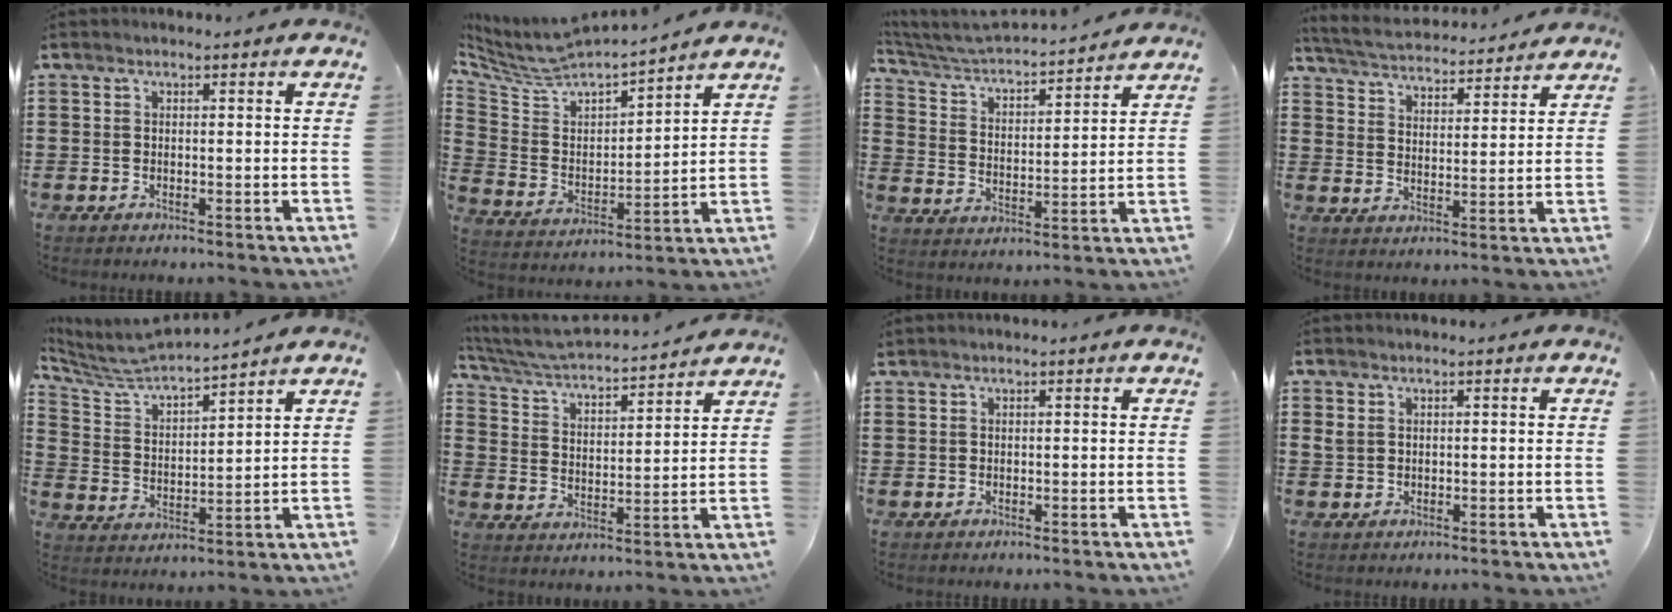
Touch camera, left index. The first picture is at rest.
{"total": 5.5, "force": [5.0, 1.3, 1.9], "torque": [-0.066, -0.038, 0.078]}
{"total": 3.9, "force": [3.7, 0.4, 1.0], "torque": [-0.041, -0.034, 0.055]}
{"total": 4.2, "force": [4.2, 0.1, 0.4], "torque": [-0.033, -0.028, 0.069]}
{"total": 5.8, "force": [5.6, 0.4, 1.5], "torque": [-0.059, -0.038, 0.092]}
{"total": 4.6, "force": [4.4, 0.2, 1.3], "torque": [-0.048, -0.035, 0.069]}
{"total": 0.7, "force": [0.6, 0.3, 0.0], "torque": [-0.003, 0.001, 0.013]}
{"total": 1.3, "force": [0.6, 1.0, 0.6], "torque": [-0.016, 0.006, 0.011]}